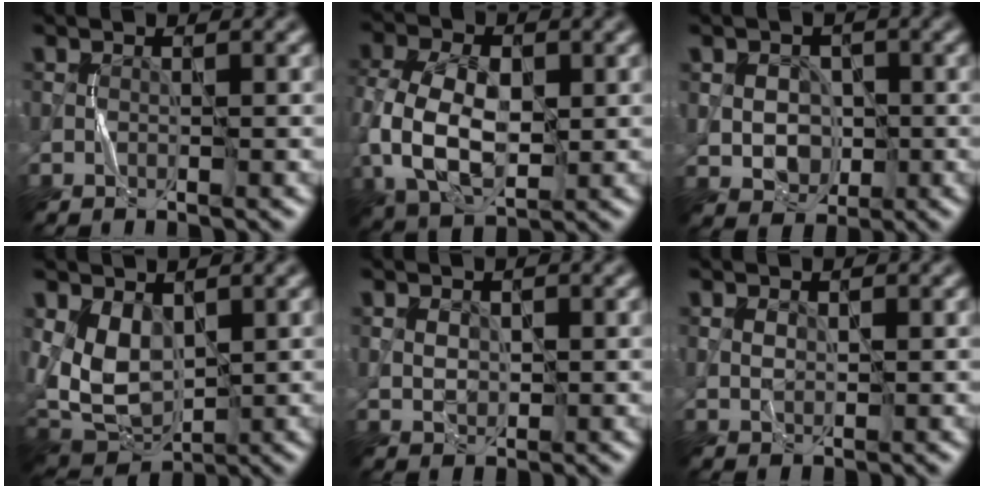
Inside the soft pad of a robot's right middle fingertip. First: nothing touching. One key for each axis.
{"total": 8.8, "fx": -0.7, "fy": 5.8, "fz": 6.6, "tx": -0.154, "ty": -0.006, "tz": -0.013}
{"total": 3.5, "fx": -0.2, "fy": 2.9, "fz": 2.0, "tx": -0.029, "ty": -0.002, "tz": -0.002}
{"total": 6.3, "fx": 1.3, "fy": 4.2, "fz": 4.5, "tx": -0.099, "ty": -0.014, "tz": 0.028}
{"total": 1.7, "fx": 0.4, "fy": 1.3, "fz": 1.1, "tx": -0.020, "ty": -0.002, "tz": 0.012}
{"total": 1.3, "fx": 0.5, "fy": 0.8, "fz": 0.9, "tx": -0.020, "ty": -0.002, "tz": 0.013}